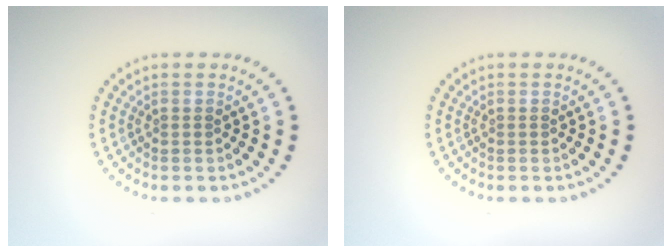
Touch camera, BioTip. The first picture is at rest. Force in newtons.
{"total": 0.0}